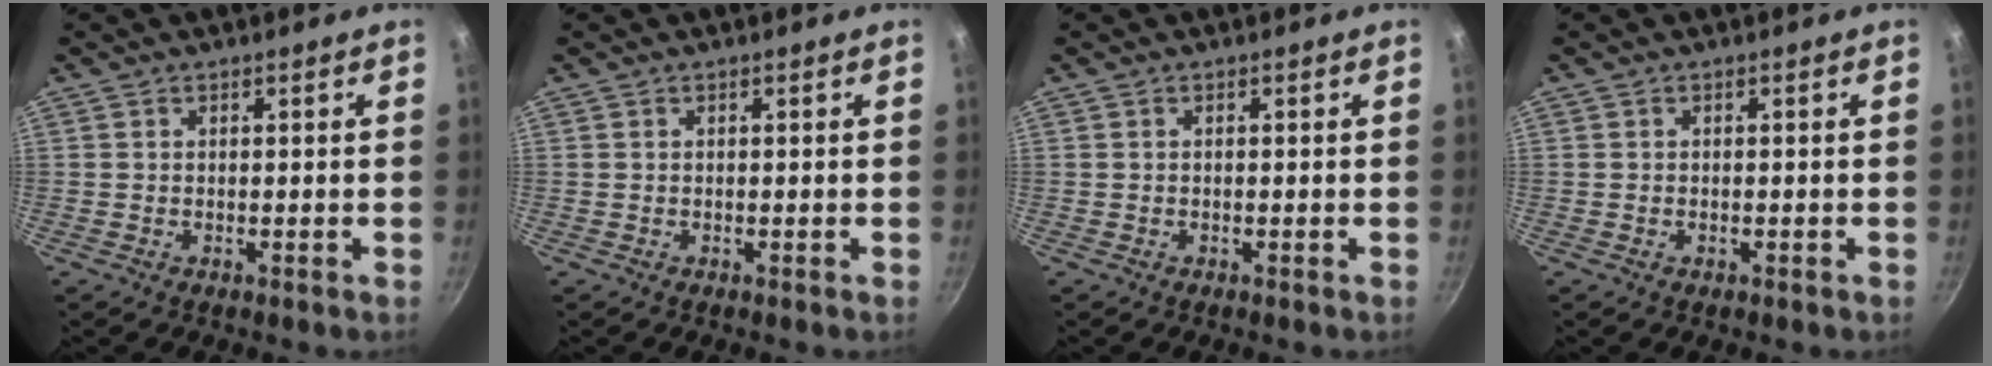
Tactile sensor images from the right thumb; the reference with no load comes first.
{"total": 0.0}
{"total": 0.0}
{"total": 0.6, "force": [-0.3, 0.3, 0.4], "torque": [-0.006, 0.002, -0.005]}